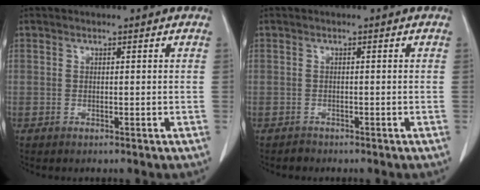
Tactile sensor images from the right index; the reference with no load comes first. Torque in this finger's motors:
{"motor_torque": [-0.07, 0.02, -0.36, -0.08]}